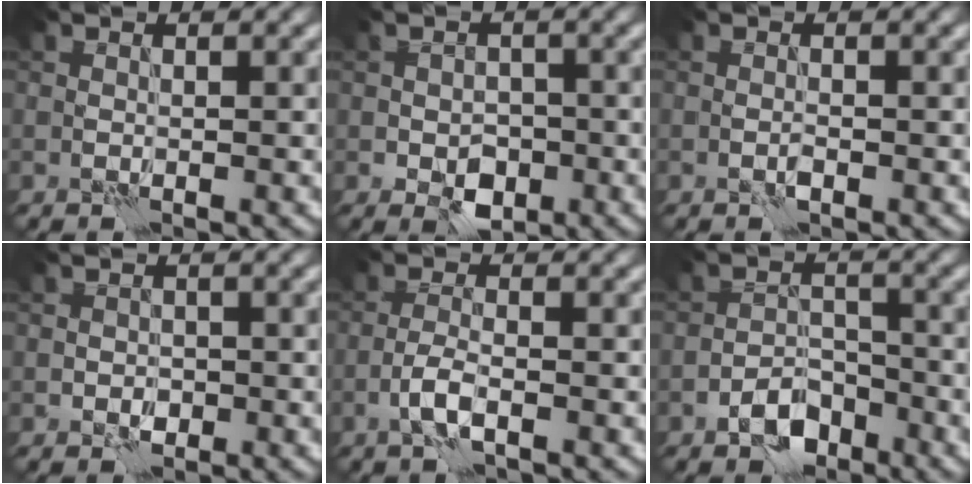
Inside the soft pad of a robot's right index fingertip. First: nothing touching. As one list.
[{"total": 3.3, "force": [-1.2, 2.3, 2.1], "torque": [-0.028, -0.005, -0.022]}, {"total": 0.8, "force": [-0.4, 0.2, 0.6], "torque": [-0.014, 0.001, -0.009]}, {"total": 1.4, "force": [-0.4, 1.2, 0.7], "torque": [-0.009, -0.002, -0.009]}, {"total": 2.4, "force": [-1.2, 0.6, 2.0], "torque": [-0.045, 0.004, -0.029]}, {"total": 4.0, "force": [-2.6, 2.1, 2.0], "torque": [-0.028, 0.004, -0.052]}]